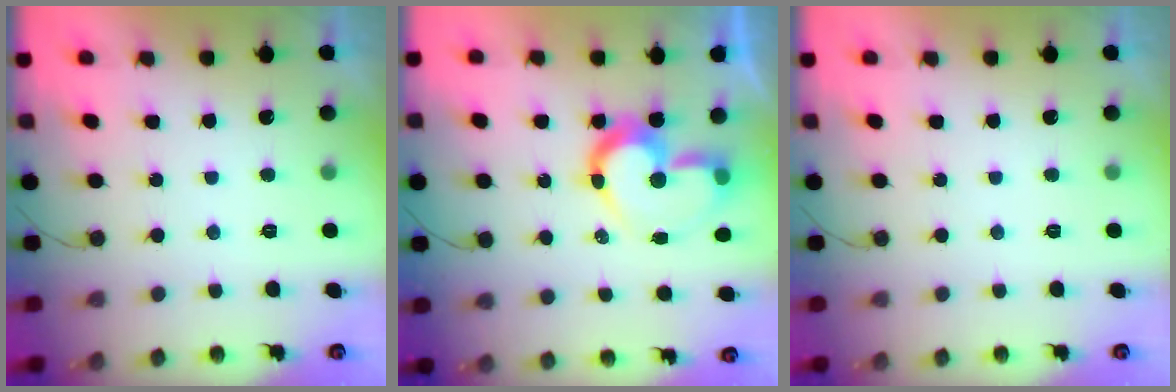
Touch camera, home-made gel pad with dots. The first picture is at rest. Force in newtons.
{"total": 12.3, "press": 12.2, "slide": 2.0}
{"total": 0.0}